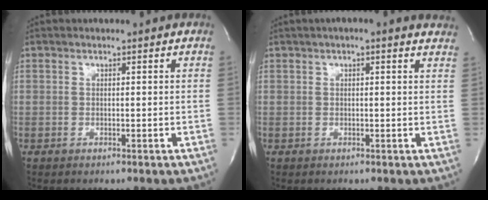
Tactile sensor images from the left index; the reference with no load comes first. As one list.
[{"total": 5.8, "force": [4.5, 1.1, 3.6], "torque": [-0.048, 0.017, 0.040]}]